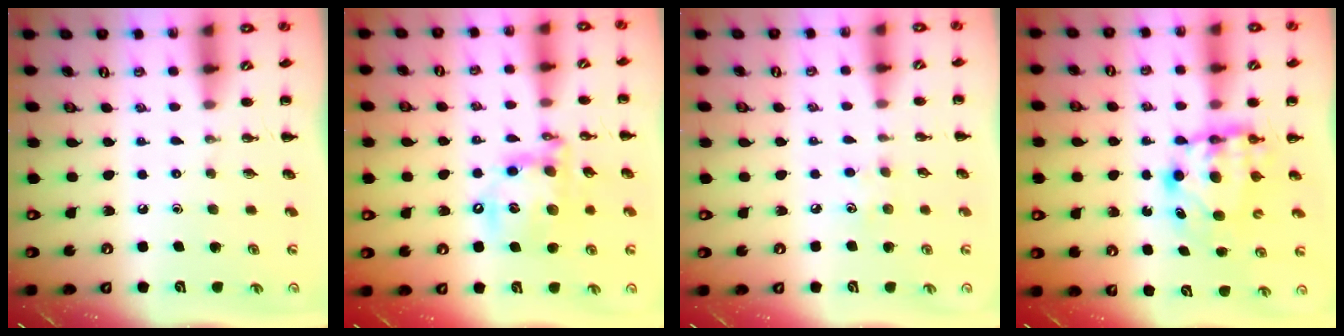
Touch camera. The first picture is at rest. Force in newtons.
{"total": 16.5, "press": 16.2, "slide": 3.3}
{"total": 4.0, "press": 3.9, "slide": 1.1}
{"total": 6.2, "press": 6.1, "slide": 0.9}